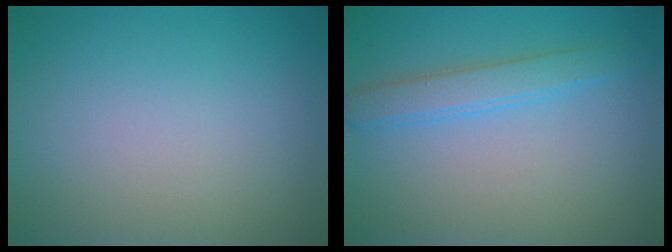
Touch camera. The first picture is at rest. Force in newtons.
{"total": 2.5, "press": 2.5, "slide": 0.1}